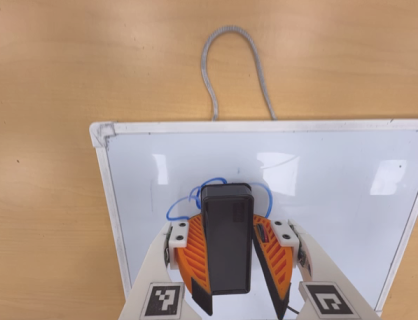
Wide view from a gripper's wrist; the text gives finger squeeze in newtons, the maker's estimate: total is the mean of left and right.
{"total": 12.8, "left": 14.6, "right": 10.9}